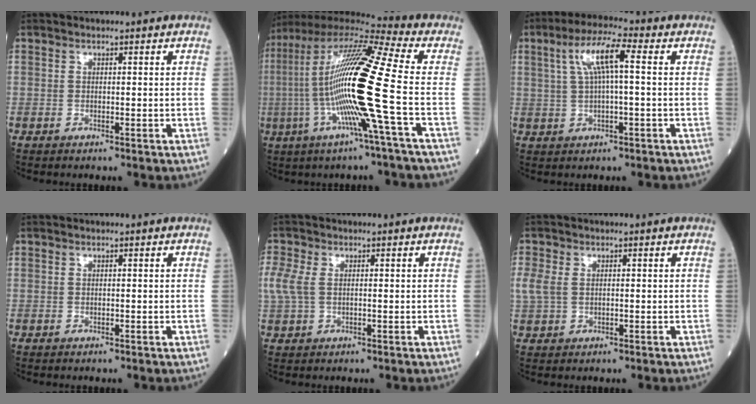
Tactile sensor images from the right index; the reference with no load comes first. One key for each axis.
{"total": 19.5, "fx": -3.0, "fy": -1.2, "fz": 19.2, "tx": -0.375, "ty": -0.002, "tz": -0.076}
{"total": 7.1, "fx": 1.7, "fy": 0.8, "fz": 6.8, "tx": -0.134, "ty": 0.024, "tz": 0.032}
{"total": 0.0}
{"total": 4.6, "fx": 0.3, "fy": 3.0, "fz": 3.6, "tx": -0.121, "ty": 0.018, "tz": 0.011}
{"total": 4.3, "fx": 0.2, "fy": 3.1, "fz": 3.0, "tx": -0.098, "ty": 0.015, "tz": 0.012}